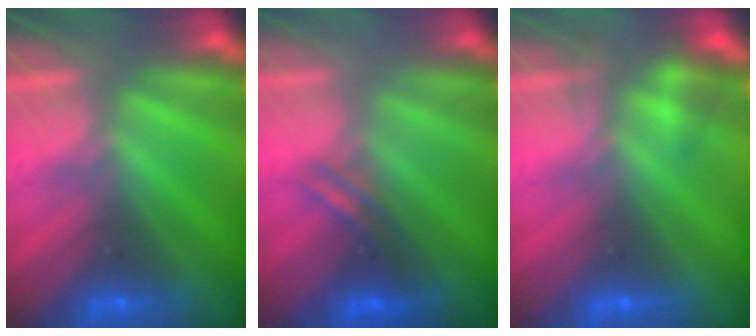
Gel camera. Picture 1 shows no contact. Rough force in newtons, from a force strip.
{"total": 2.6}
{"total": 2.3}